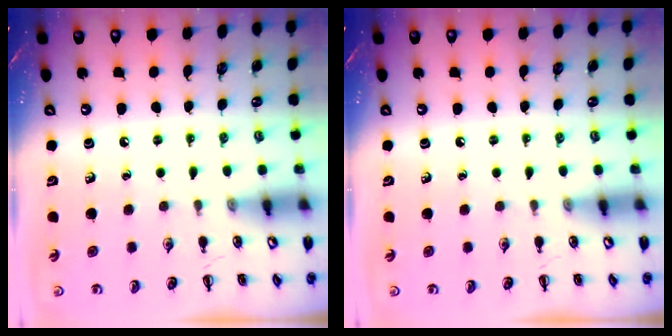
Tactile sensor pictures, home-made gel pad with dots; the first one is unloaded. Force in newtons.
{"total": 0.0}